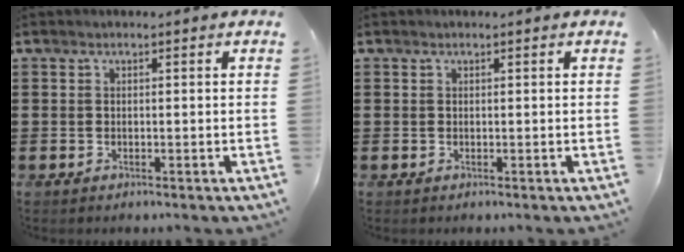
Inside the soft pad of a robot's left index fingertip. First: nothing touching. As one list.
[{"total": 0.0}]